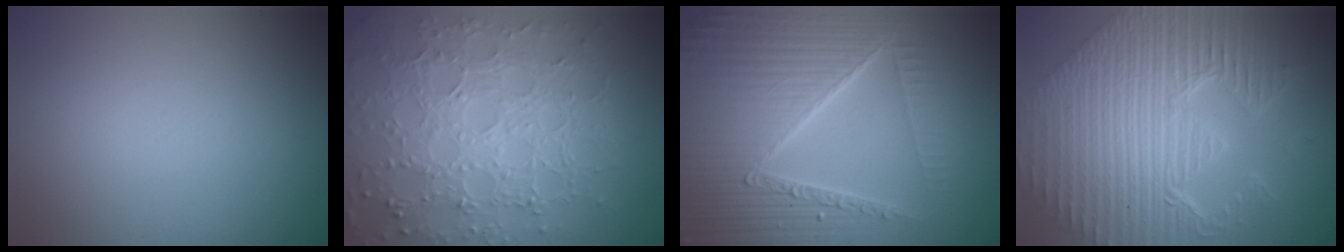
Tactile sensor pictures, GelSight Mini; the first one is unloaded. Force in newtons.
{"total": 8.1, "press": 5.9, "slide": 5.6}
{"total": 8.7, "press": 6.1, "slide": 6.2}
{"total": 11.9, "press": 7.9, "slide": 9.0}